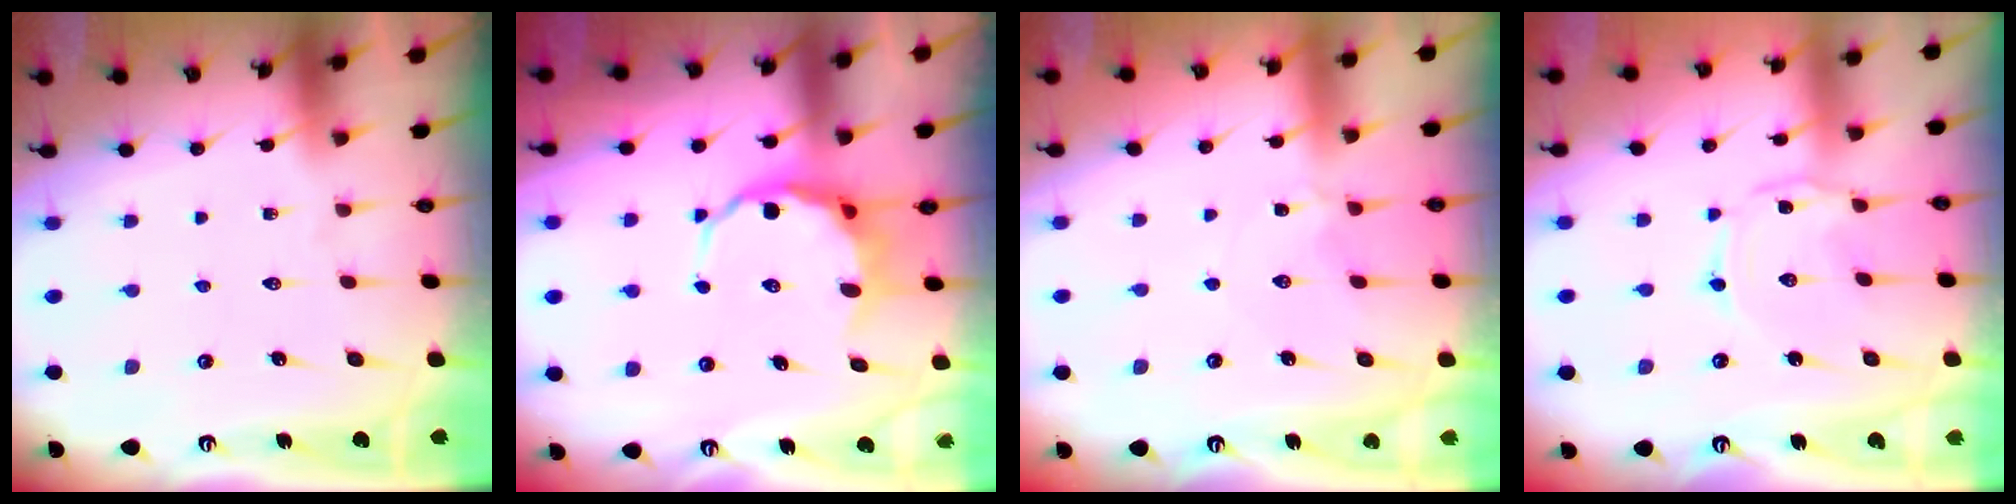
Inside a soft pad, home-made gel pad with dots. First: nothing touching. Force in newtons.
{"total": 9.3, "press": 9.1, "slide": 2.3}
{"total": 2.7, "press": 2.6, "slide": 0.5}
{"total": 1.3, "press": 1.3, "slide": 0.2}